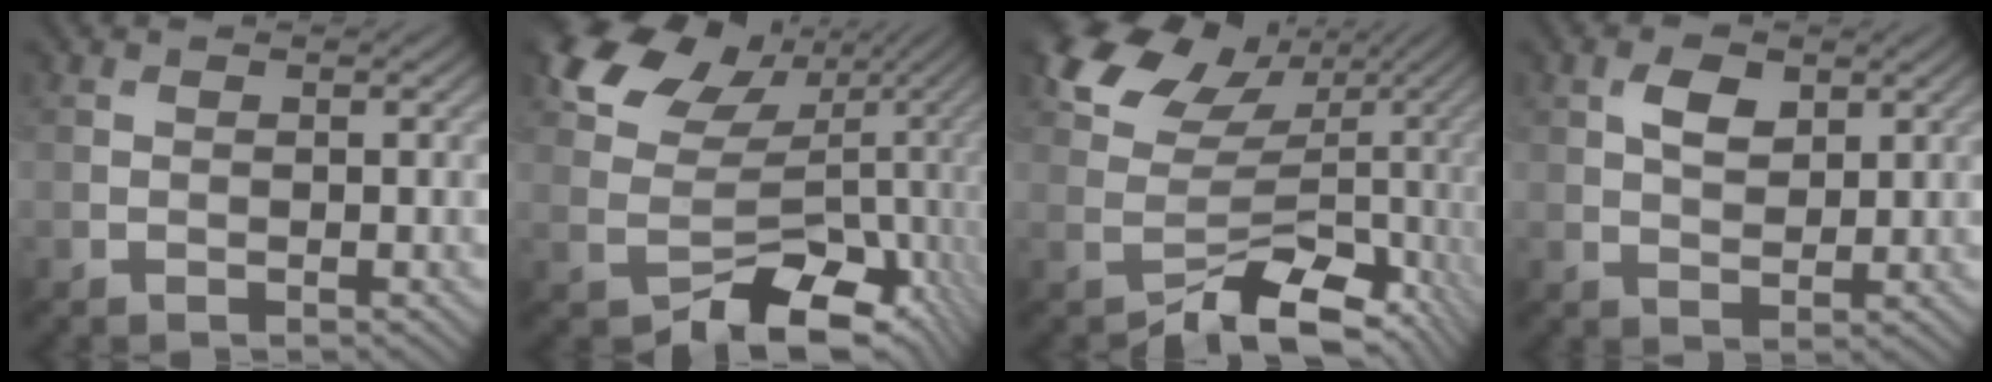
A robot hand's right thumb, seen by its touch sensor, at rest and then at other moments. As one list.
[{"total": 11.3, "force": [1.7, 8.4, 7.3], "torque": [-0.127, -0.018, 0.057]}, {"total": 9.8, "force": [-1.9, 6.9, 6.7], "torque": [-0.114, -0.014, -0.016]}, {"total": 3.3, "force": [1.4, 2.1, 2.1], "torque": [-0.039, -0.002, 0.030]}]